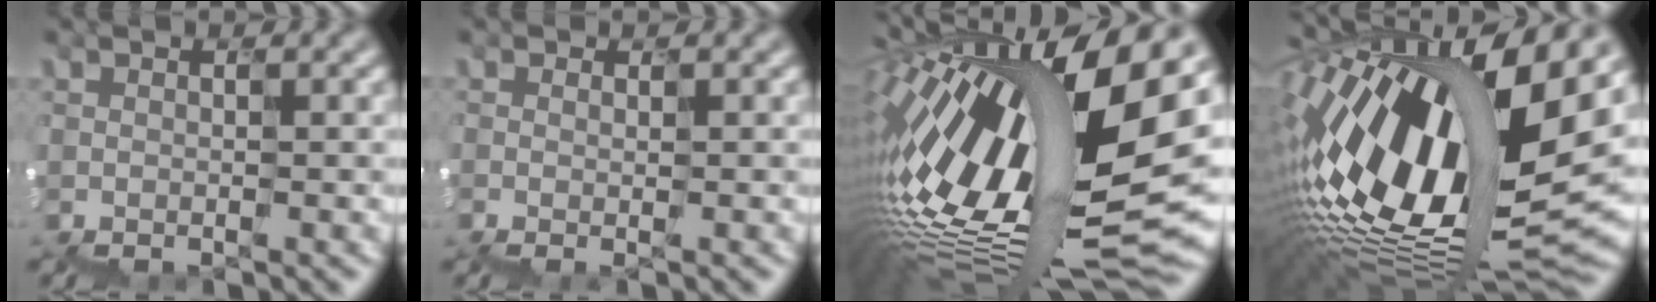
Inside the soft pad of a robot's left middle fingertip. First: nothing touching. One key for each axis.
{"total": 0.6, "fx": -0.2, "fy": -0.4, "fz": -0.4, "tx": 0.002, "ty": -0.006, "tz": -0.007}
{"total": 17.0, "fx": 0.9, "fy": 6.7, "fz": 15.6, "tx": -0.309, "ty": -0.006, "tz": 0.008}
{"total": 16.3, "fx": 2.5, "fy": 7.3, "fz": 14.4, "tx": -0.276, "ty": 0.010, "tz": 0.028}